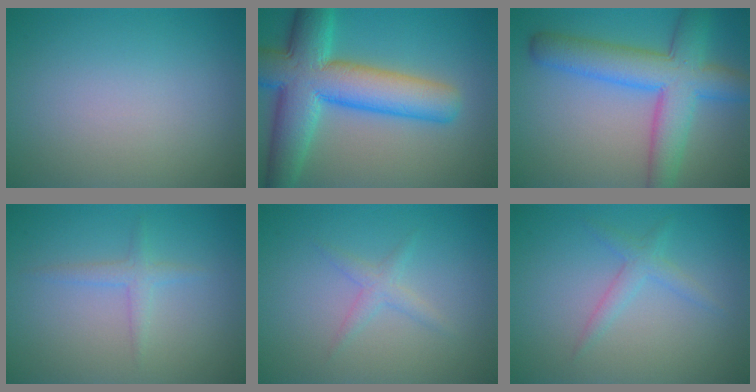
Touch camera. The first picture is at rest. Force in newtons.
{"total": 11.0, "press": 11.0, "slide": 0.5}
{"total": 7.9, "press": 7.9, "slide": 0.2}
{"total": 1.5, "press": 1.5, "slide": 0.1}
{"total": 1.4, "press": 1.4, "slide": 0.1}
{"total": 1.7, "press": 1.7, "slide": 0.1}